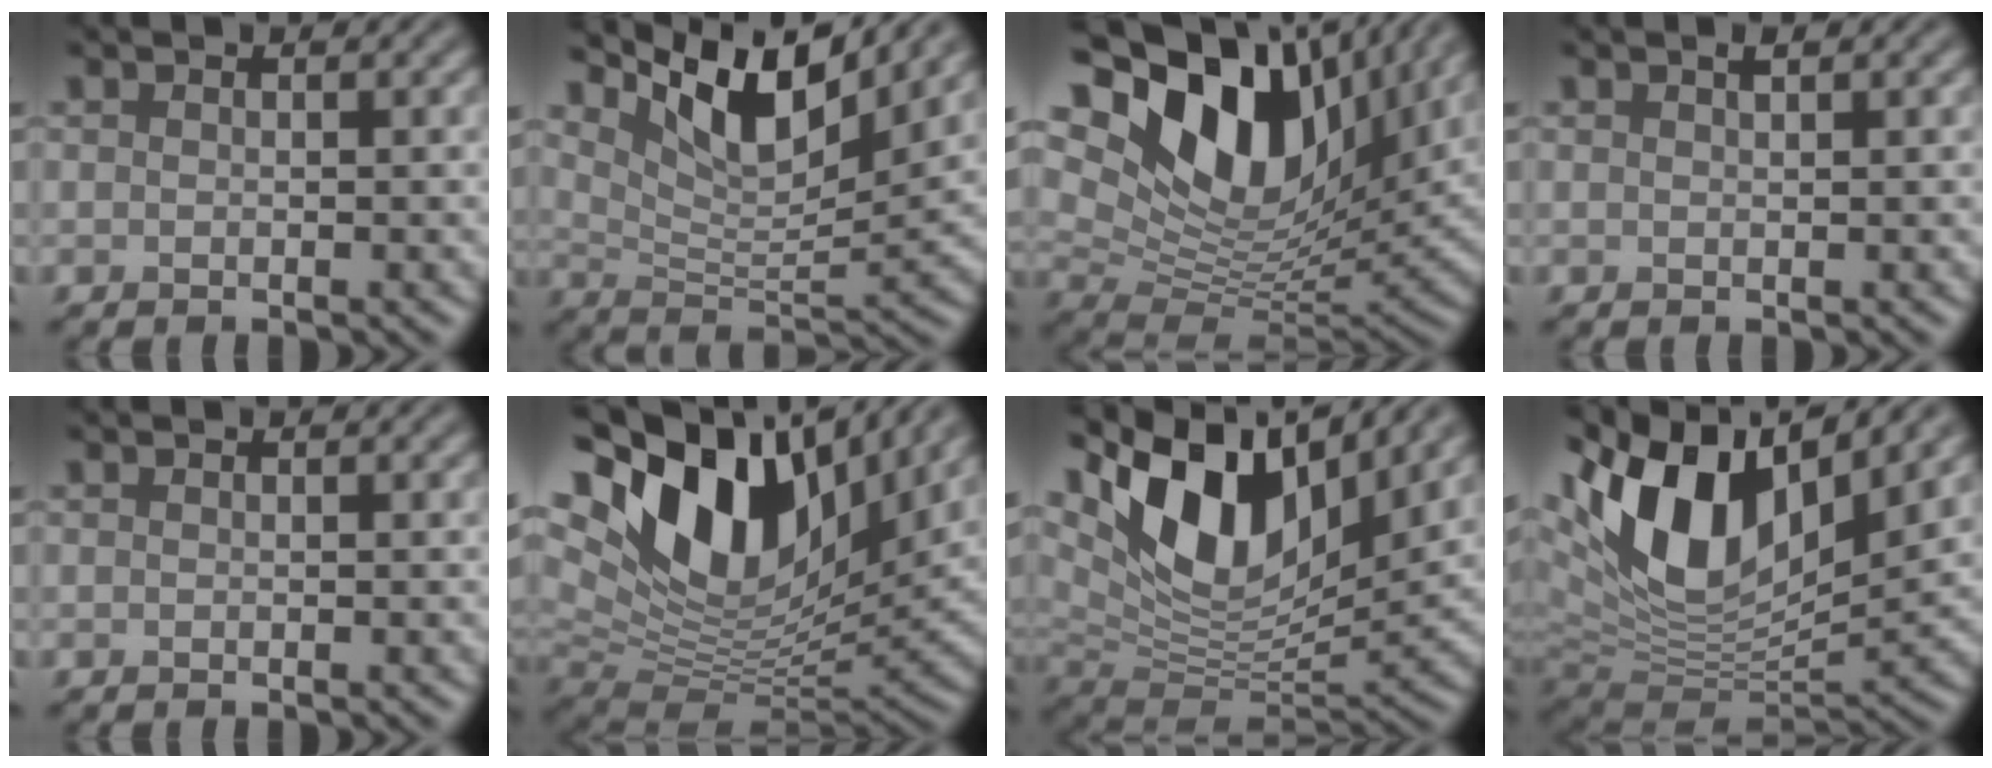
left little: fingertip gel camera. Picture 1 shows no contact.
{"total": 8.8, "force": [6.0, 2.6, 5.8], "torque": [-0.104, 0.001, 0.108]}
{"total": 17.2, "force": [7.6, 10.0, 11.8], "torque": [-0.240, 0.023, 0.137]}
{"total": 0.7, "force": [0.5, 0.1, 0.5], "torque": [-0.008, 0.001, 0.009]}
{"total": 0.0}
{"total": 16.5, "force": [7.0, 9.2, 11.7], "torque": [-0.230, 0.026, 0.116]}
{"total": 12.5, "force": [6.7, 6.1, 8.7], "torque": [-0.161, 0.009, 0.121]}
{"total": 14.7, "force": [5.6, 7.6, 11.2], "torque": [-0.223, 0.020, 0.100]}